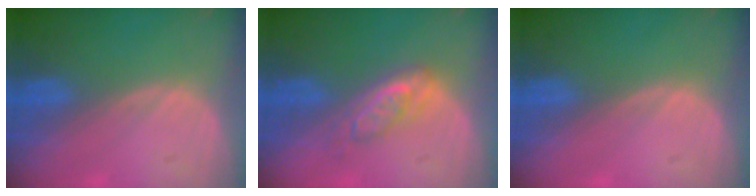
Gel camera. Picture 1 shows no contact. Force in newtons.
{"total": 4.9, "press": 4.6, "slide": 1.9}
{"total": 0.0}